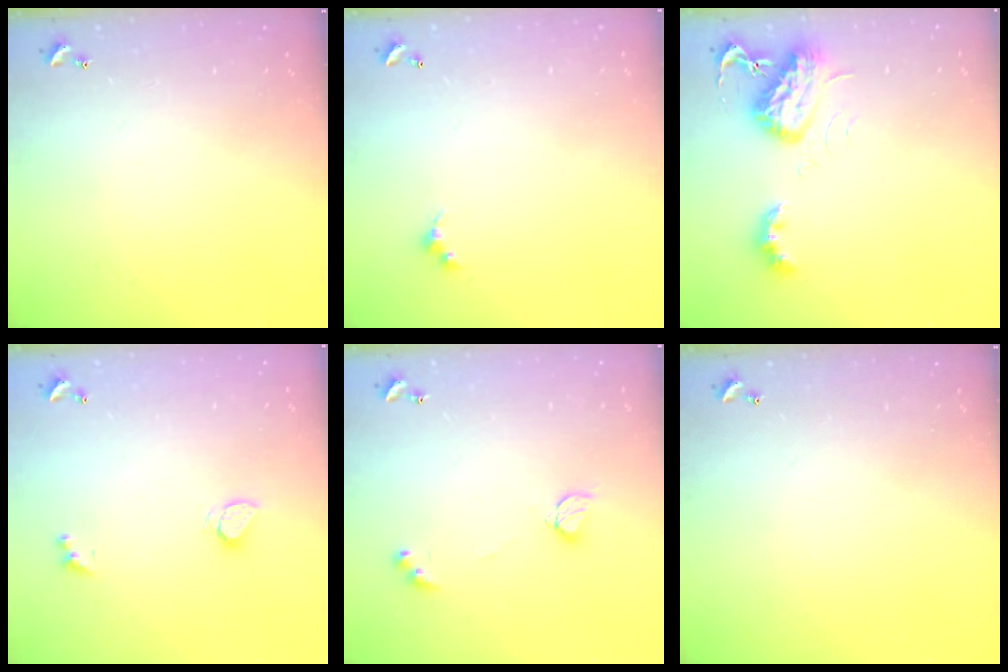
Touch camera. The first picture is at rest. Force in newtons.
{"total": 2.6, "press": 2.5, "slide": 0.6}
{"total": 8.3, "press": 8.2, "slide": 0.9}
{"total": 1.7, "press": 1.7, "slide": 0.2}
{"total": 4.5, "press": 4.5, "slide": 0.4}
{"total": 0.0}